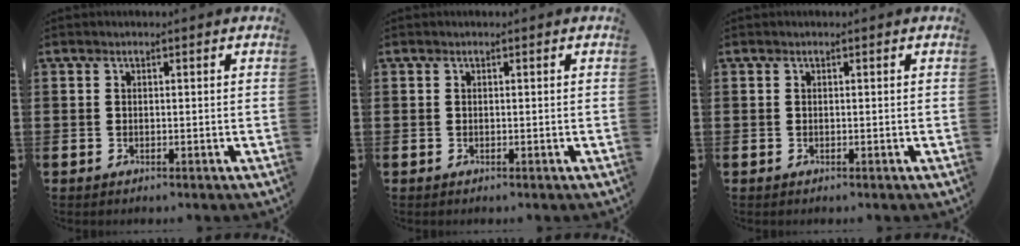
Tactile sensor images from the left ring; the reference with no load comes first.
{"total": 0.0}
{"total": 0.0}